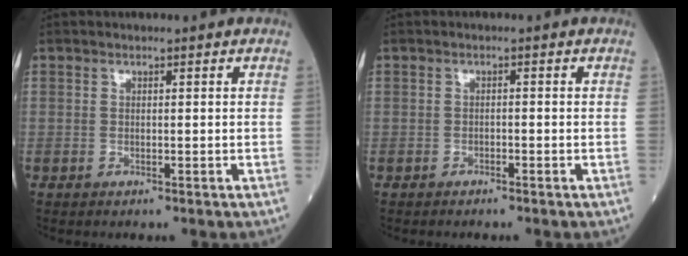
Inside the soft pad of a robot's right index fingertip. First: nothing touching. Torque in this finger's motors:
{"motor_torque": [-0.08, 0.15, -0.04, -0.01]}